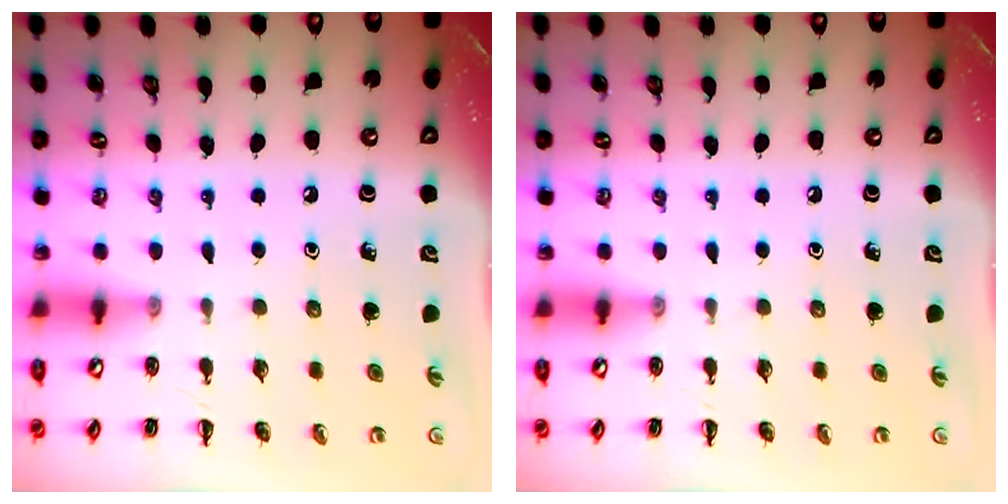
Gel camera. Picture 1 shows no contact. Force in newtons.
{"total": 0.0}